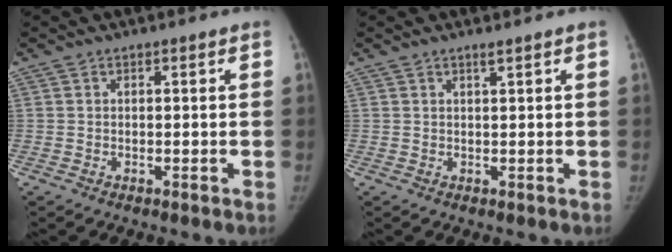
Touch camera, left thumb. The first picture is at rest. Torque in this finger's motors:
{"motor_torque": [-0.13, -0.01, -0.50, 0.10, -0.01]}